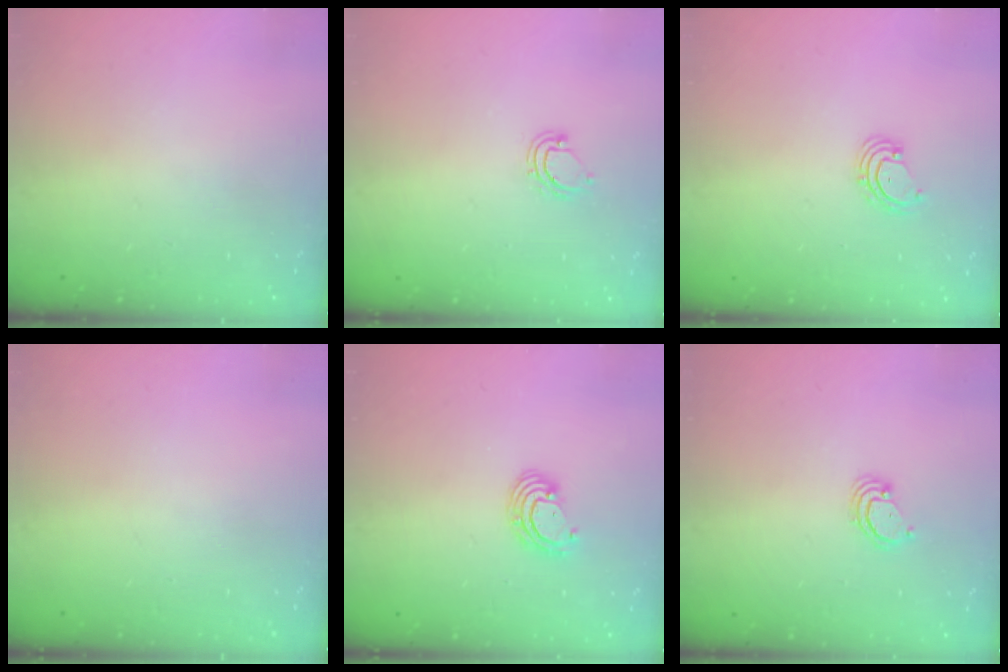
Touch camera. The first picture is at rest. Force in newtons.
{"total": 5.0, "press": 5.0, "slide": 0.2}
{"total": 2.5, "press": 2.4, "slide": 0.4}
{"total": 0.0}
{"total": 4.5, "press": 4.5, "slide": 0.3}
{"total": 2.6, "press": 2.6, "slide": 0.2}